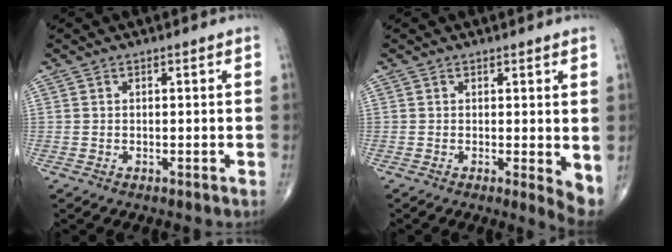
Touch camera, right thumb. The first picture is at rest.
{"total": 4.1, "force": [0.5, 1.3, 3.9], "torque": [-0.052, -0.013, 0.006]}